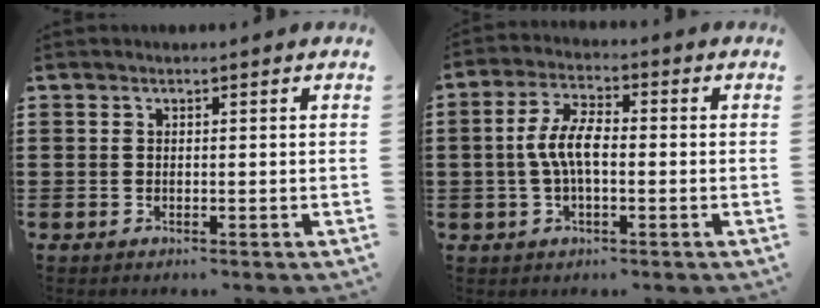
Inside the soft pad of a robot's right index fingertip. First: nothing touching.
{"total": 6.5, "force": [-0.5, 2.7, 5.9], "torque": [-0.134, -0.001, -0.017]}